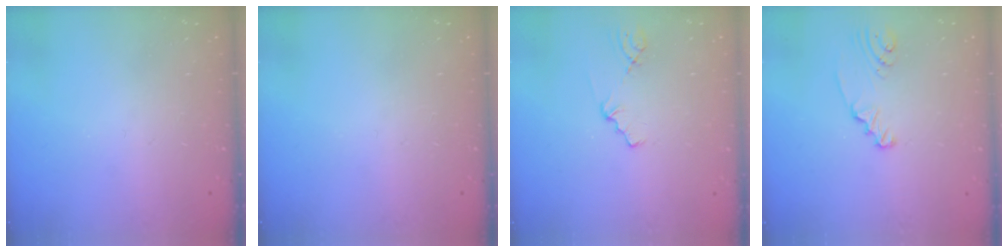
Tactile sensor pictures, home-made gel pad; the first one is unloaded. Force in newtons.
{"total": 0.0}
{"total": 1.2, "press": 1.2, "slide": 0.2}
{"total": 2.3, "press": 2.3, "slide": 0.3}